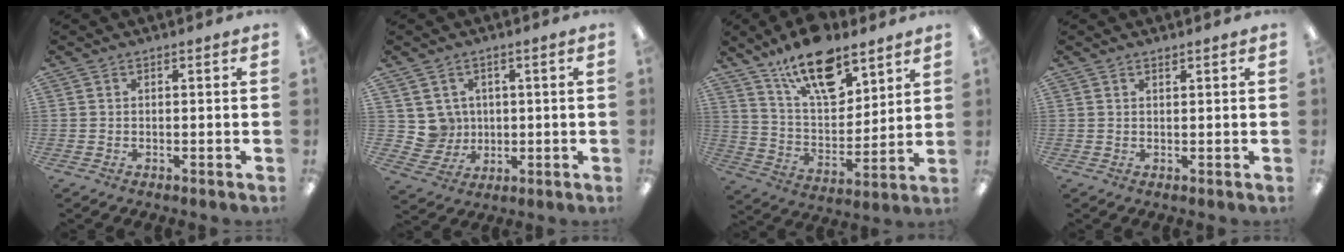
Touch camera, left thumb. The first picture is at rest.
{"total": 5.8, "force": [2.0, 5.4, 0.1], "torque": [-0.012, -0.001, 0.042]}
{"total": 17.5, "force": [11.8, 8.0, 10.1], "torque": [-0.167, -0.060, 0.206]}
{"total": 0.8, "force": [0.8, 0.1, 0.2], "torque": [-0.006, 0.000, 0.014]}